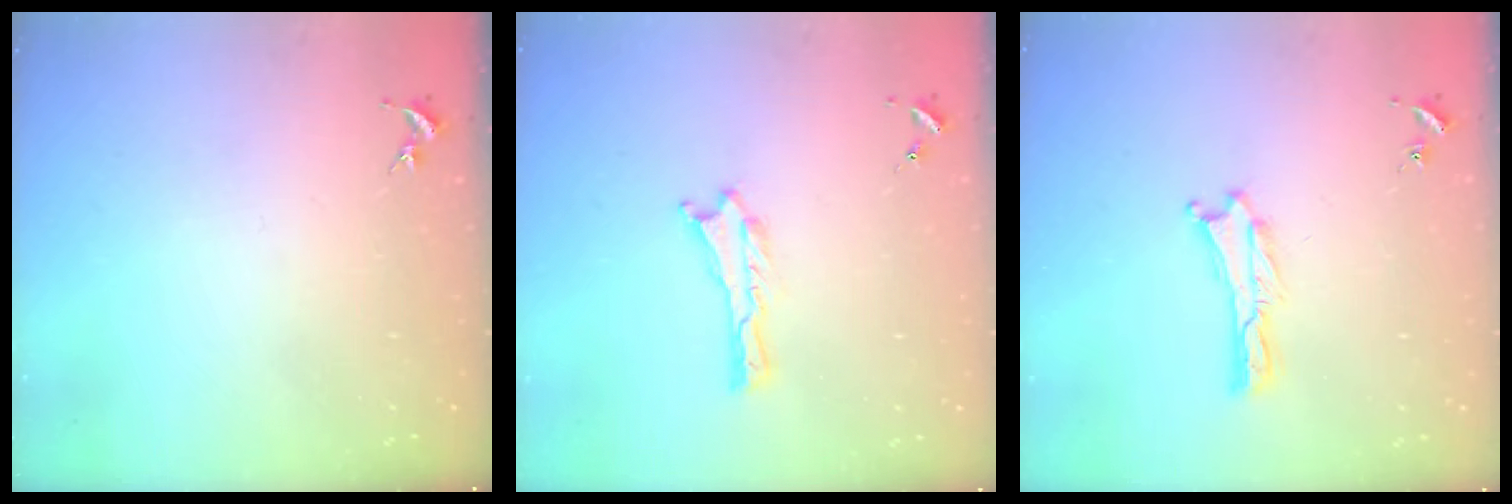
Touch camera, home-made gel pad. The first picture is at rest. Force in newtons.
{"total": 0.0}
{"total": 0.0}